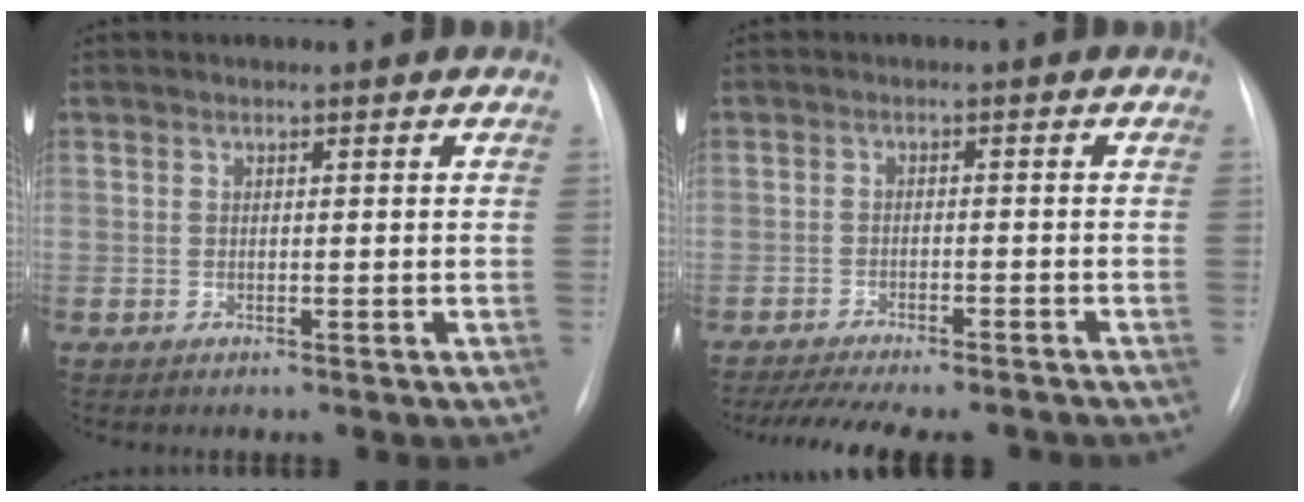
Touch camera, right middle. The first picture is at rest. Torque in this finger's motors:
{"motor_torque": [0.42, -0.41, 0.14, 0.05]}